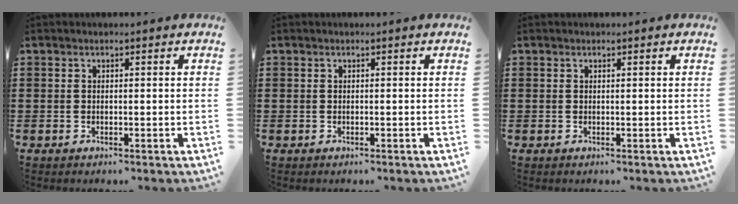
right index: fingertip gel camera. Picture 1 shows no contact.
{"total": 0.0}
{"total": 0.0}